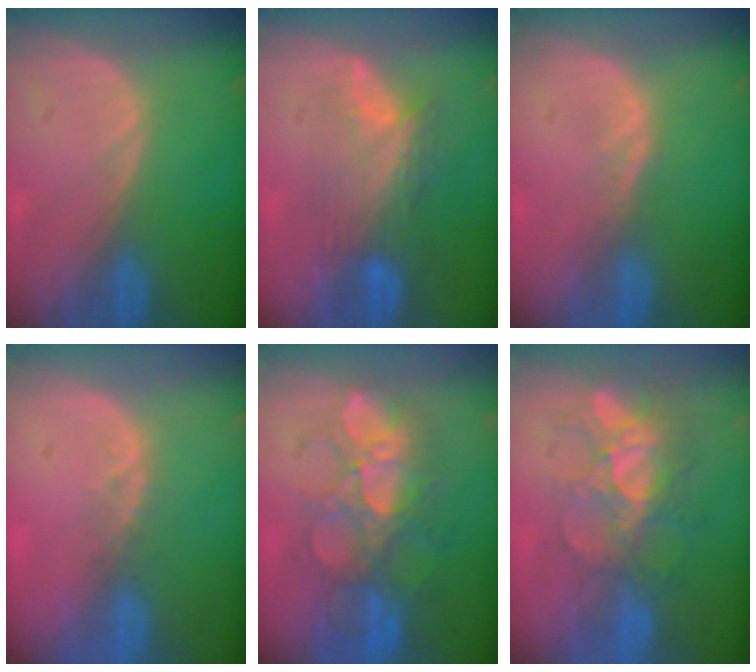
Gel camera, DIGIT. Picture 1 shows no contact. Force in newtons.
{"total": 7.6, "press": 7.2, "slide": 2.3}
{"total": 1.1, "press": 1.1, "slide": 0.1}
{"total": 2.1, "press": 1.8, "slide": 1.1}
{"total": 10.0, "press": 9.3, "slide": 3.6}
{"total": 9.6, "press": 8.4, "slide": 4.5}